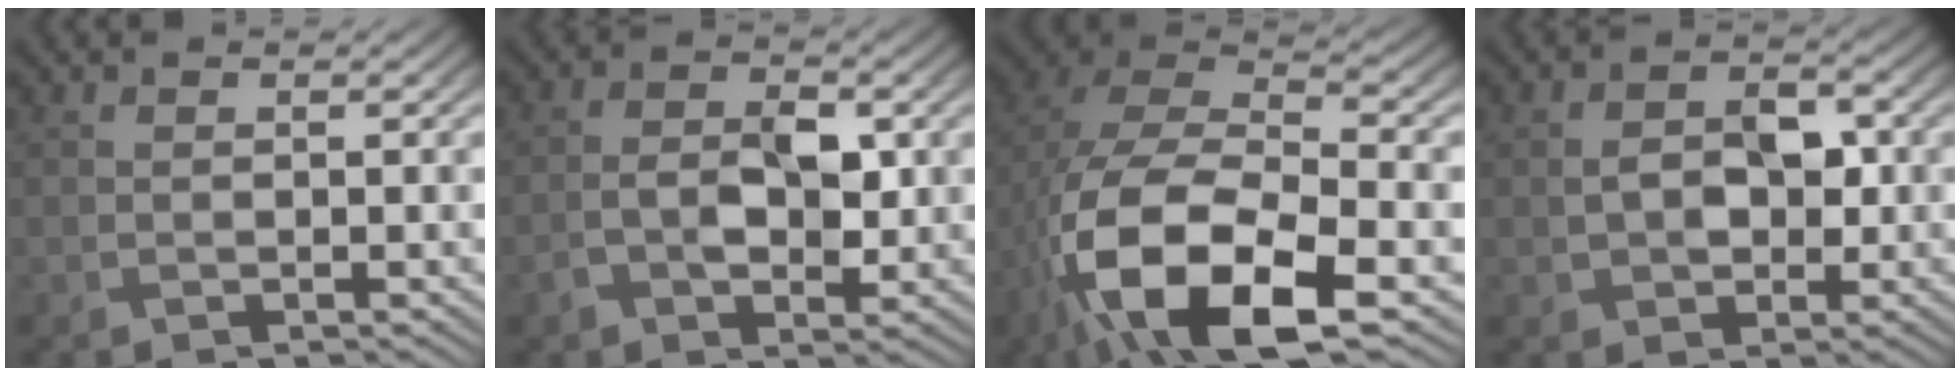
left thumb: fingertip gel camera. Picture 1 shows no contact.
{"total": 5.1, "force": [-0.8, 2.9, 4.1], "torque": [-0.080, 0.000, -0.016]}
{"total": 16.6, "force": [-6.2, 7.9, 13.2], "torque": [-0.284, -0.033, -0.113]}
{"total": 5.2, "force": [-0.1, 3.5, 3.8], "torque": [-0.073, -0.001, 0.000]}